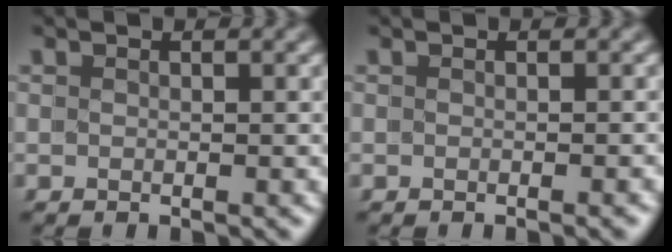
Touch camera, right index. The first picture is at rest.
{"total": 0.5, "force": [-0.5, 0.0, 0.3], "torque": [0.003, 0.007, -0.010]}